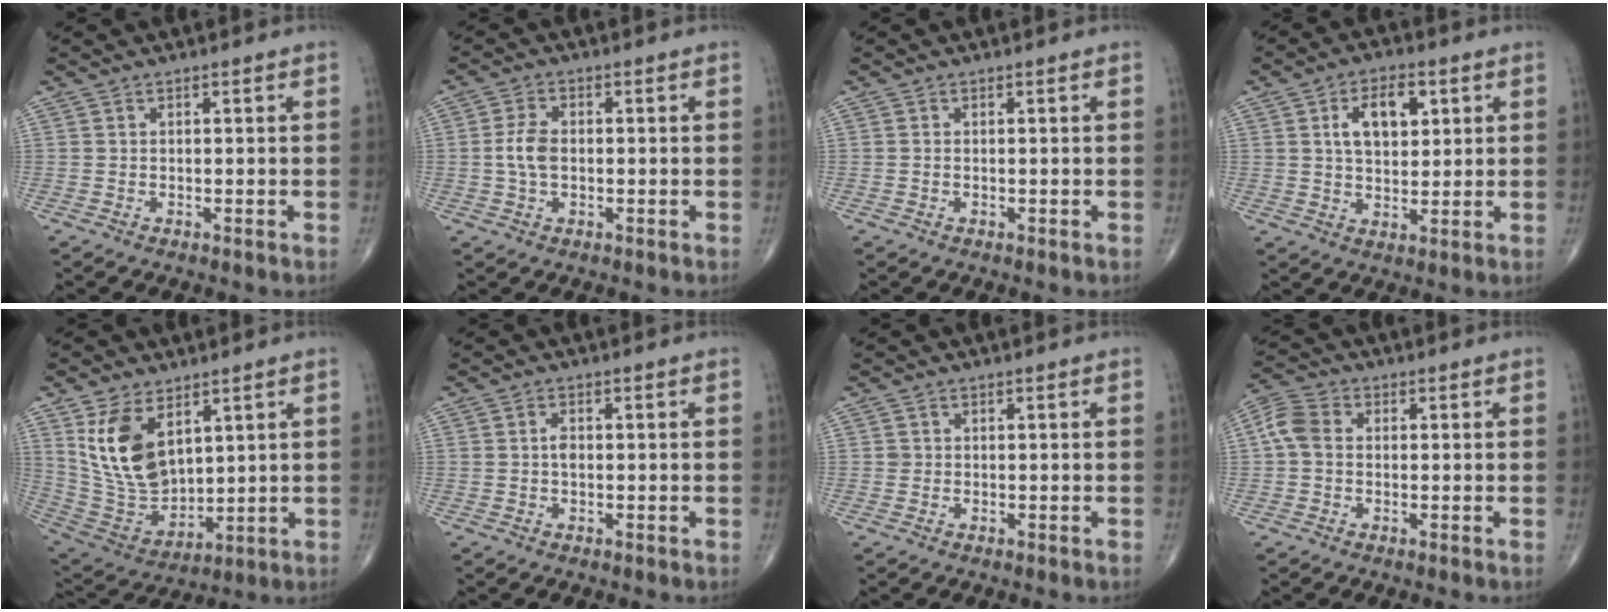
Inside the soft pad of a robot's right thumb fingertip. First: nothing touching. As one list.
[{"total": 4.6, "force": [-0.2, 2.7, 3.7], "torque": [-0.081, 0.007, -0.009]}, {"total": 0.0}, {"total": 9.0, "force": [2.8, 5.2, 6.8], "torque": [-0.089, -0.005, 0.046]}, {"total": 14.9, "force": [6.1, 8.7, 10.5], "torque": [-0.180, -0.031, 0.143]}, {"total": 1.7, "force": [0.0, 1.0, 1.3], "torque": [-0.023, 0.002, -0.003]}, {"total": 0.7, "force": [0.0, 0.7, 0.1], "torque": [0.002, 0.003, 0.001]}, {"total": 5.5, "force": [0.2, 4.2, 3.6], "torque": [-0.078, 0.019, -0.004]}]